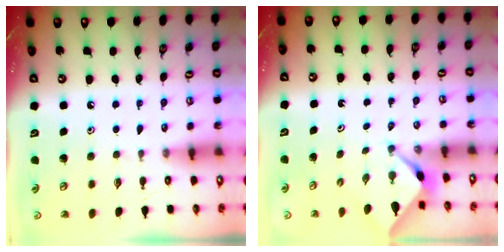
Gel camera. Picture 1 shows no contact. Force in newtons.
{"total": 2.4, "press": 2.4, "slide": 0.1}